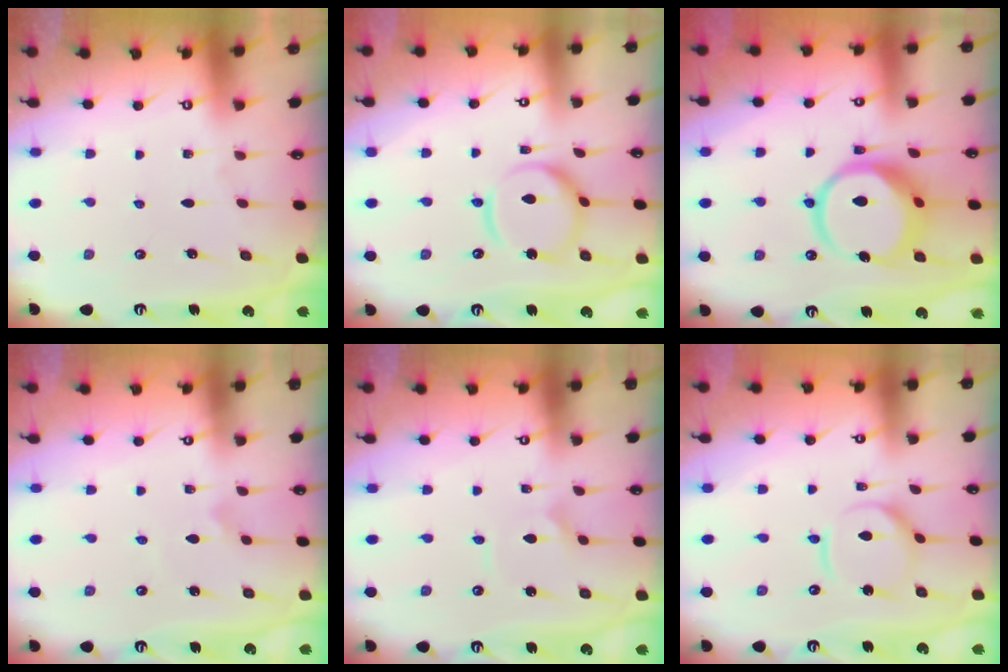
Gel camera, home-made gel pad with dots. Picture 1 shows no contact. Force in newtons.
{"total": 11.8, "press": 11.7, "slide": 1.2}
{"total": 14.6, "press": 14.5, "slide": 1.8}
{"total": 1.9, "press": 1.9, "slide": 0.1}
{"total": 2.6, "press": 2.5, "slide": 0.3}
{"total": 8.5, "press": 8.4, "slide": 0.9}